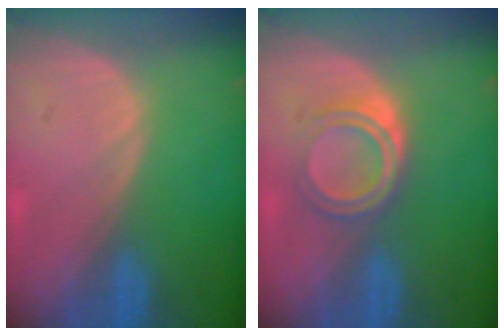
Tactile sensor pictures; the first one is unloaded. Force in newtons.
{"total": 4.7, "press": 4.3, "slide": 2.1}